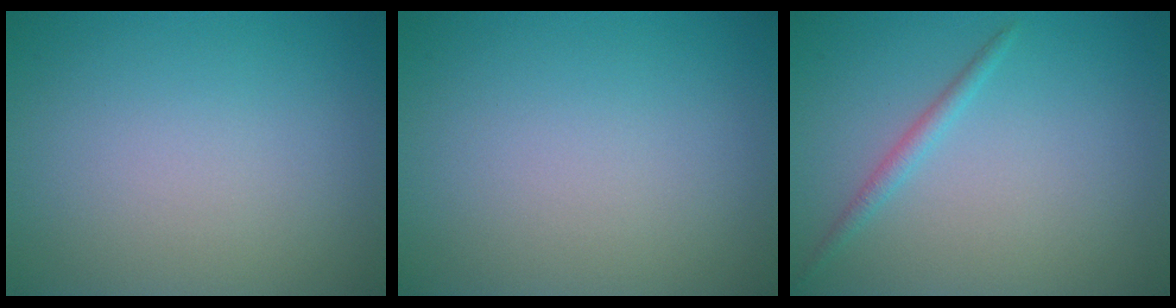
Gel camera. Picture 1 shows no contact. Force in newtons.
{"total": 0.0}
{"total": 1.3, "press": 1.3, "slide": 0.0}